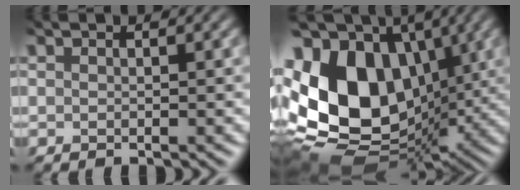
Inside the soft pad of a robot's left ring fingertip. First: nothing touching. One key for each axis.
{"total": 14.4, "fx": -1.0, "fy": 10.4, "fz": 9.9, "tx": -0.252, "ty": -0.013, "tz": 0.007}